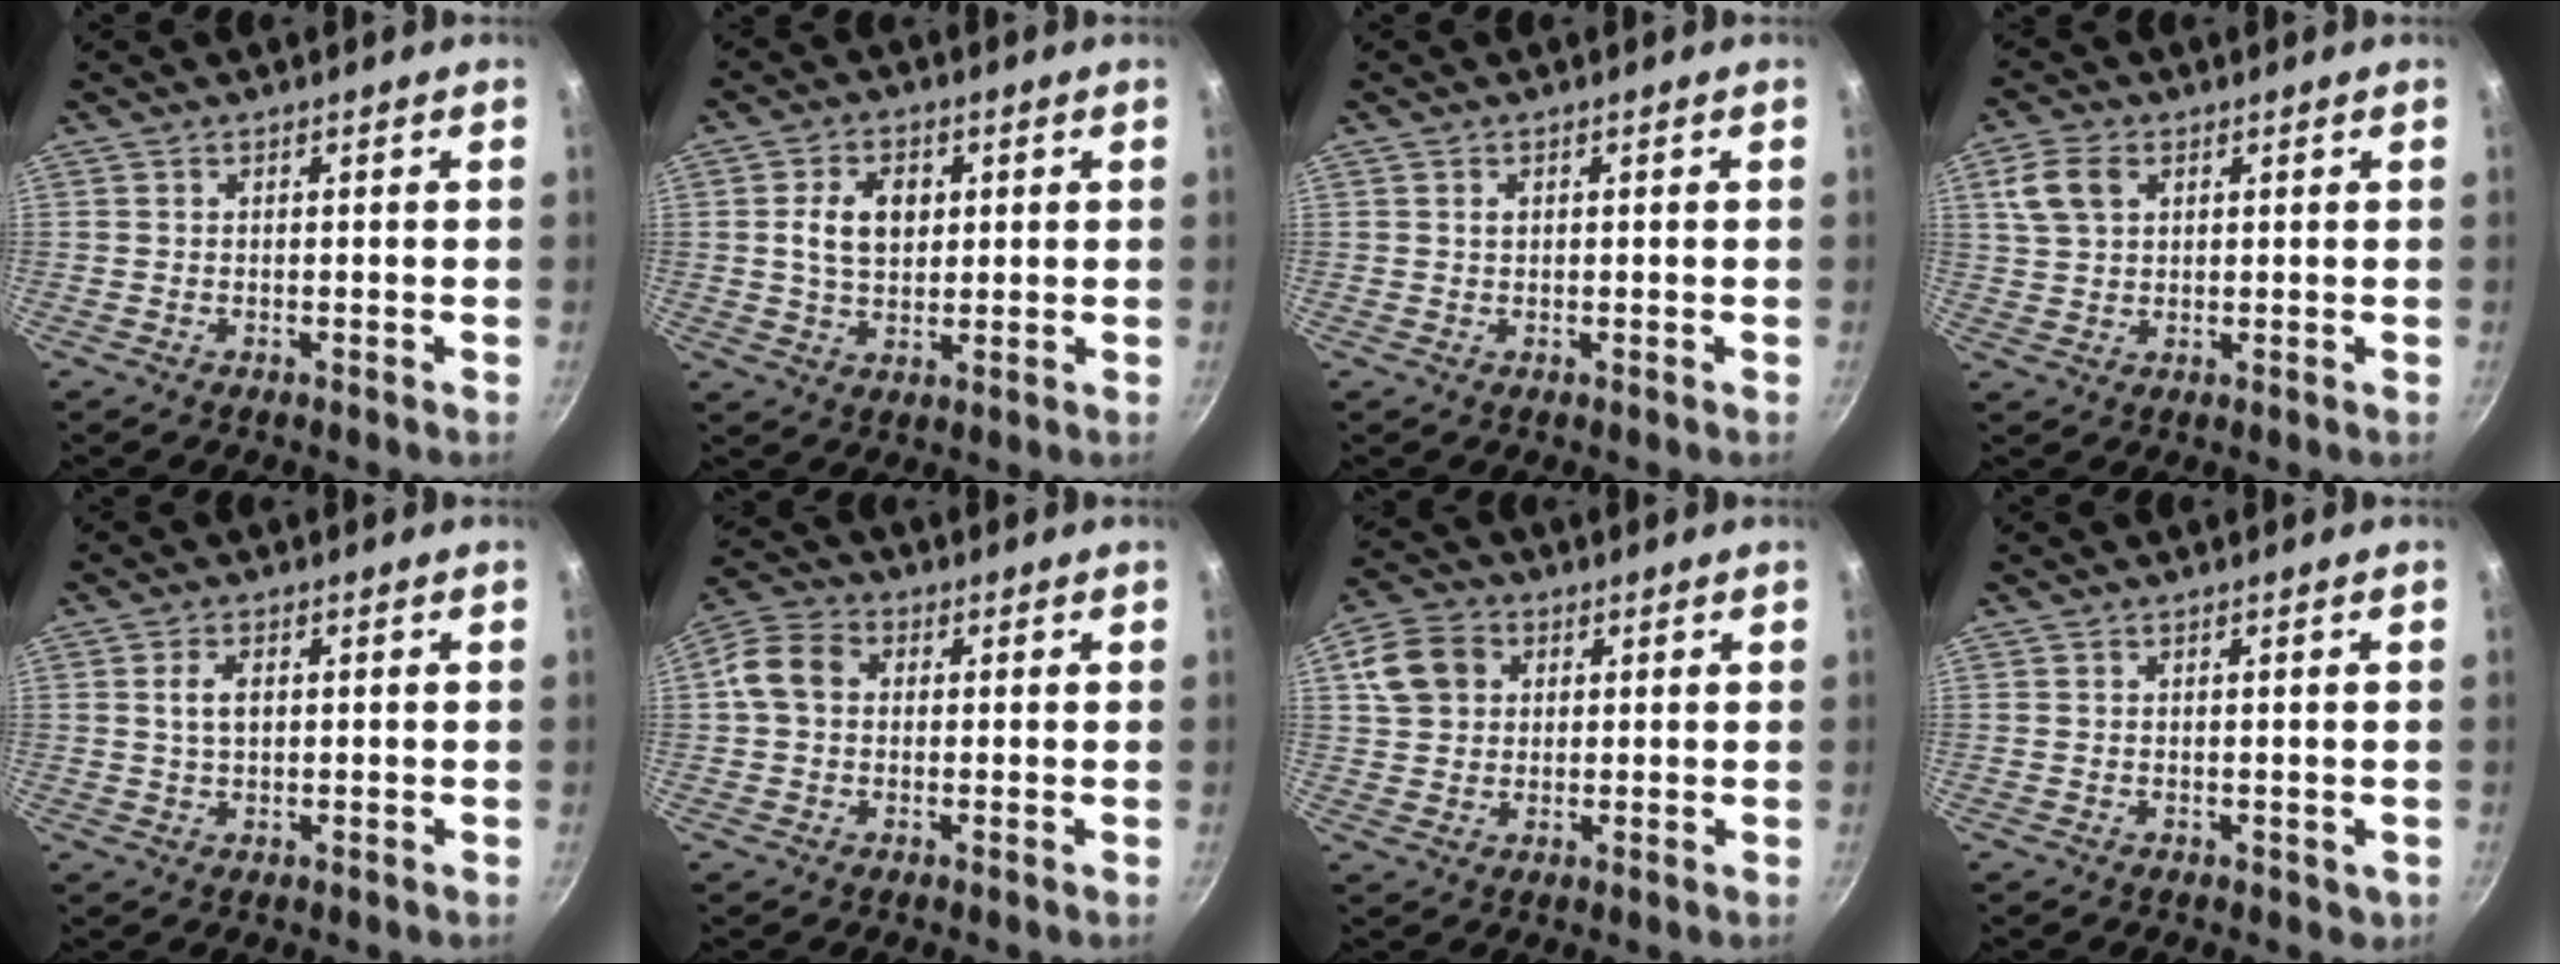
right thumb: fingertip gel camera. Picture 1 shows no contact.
{"total": 8.0, "force": [1.6, 5.3, 5.7], "torque": [-0.085, -0.004, 0.029]}
{"total": 0.8, "force": [0.2, 0.6, 0.5], "torque": [-0.007, 0.000, 0.005]}
{"total": 6.7, "force": [2.5, 4.5, 4.3], "torque": [-0.081, 0.003, 0.050]}
{"total": 3.4, "force": [0.7, 1.9, 2.7], "torque": [-0.051, -0.001, 0.013]}
{"total": 7.6, "force": [0.9, 5.8, 4.8], "torque": [-0.090, 0.023, 0.009]}
{"total": 8.7, "force": [2.5, 6.9, 4.5], "torque": [-0.072, 0.007, 0.042]}
{"total": 1.0, "force": [0.2, 0.7, 0.6], "torque": [-0.012, -0.002, 0.011]}